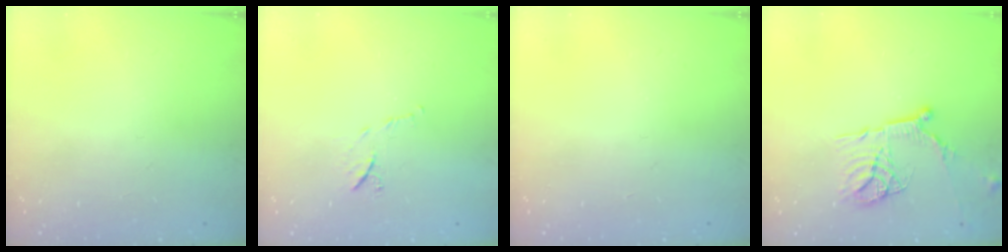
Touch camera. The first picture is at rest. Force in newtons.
{"total": 7.0, "press": 7.0, "slide": 0.7}
{"total": 0.0}
{"total": 14.7, "press": 14.7, "slide": 1.6}